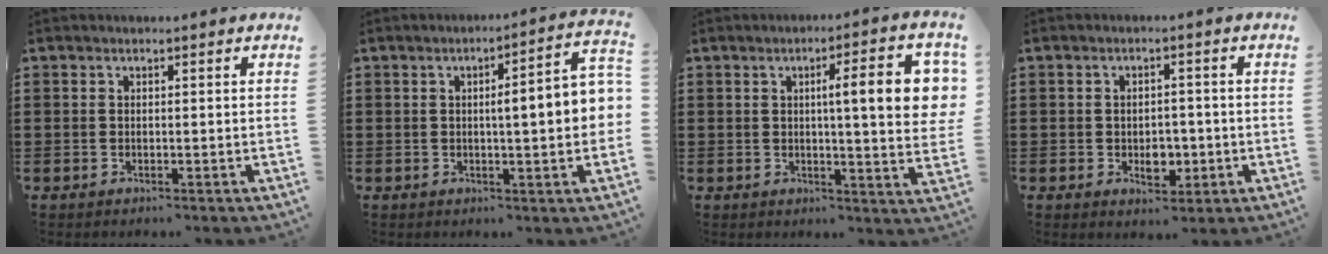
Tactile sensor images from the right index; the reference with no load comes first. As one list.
[{"total": 6.5, "force": [0.2, 0.8, 6.5], "torque": [-0.100, -0.006, -0.005]}, {"total": 10.6, "force": [2.3, 1.5, 10.3], "torque": [-0.155, -0.004, 0.029]}, {"total": 4.0, "force": [-1.0, 2.7, 2.8], "torque": [-0.038, -0.001, -0.021]}]